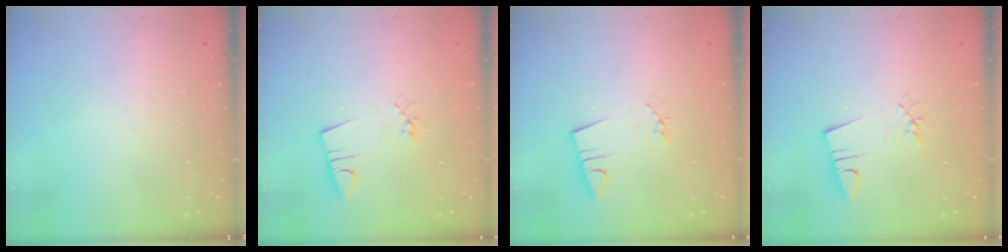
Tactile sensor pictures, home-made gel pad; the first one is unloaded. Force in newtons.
{"total": 2.6, "press": 0.8, "slide": 2.4}
{"total": 2.8, "press": 1.4, "slide": 2.4}
{"total": 3.0, "press": 1.4, "slide": 2.6}